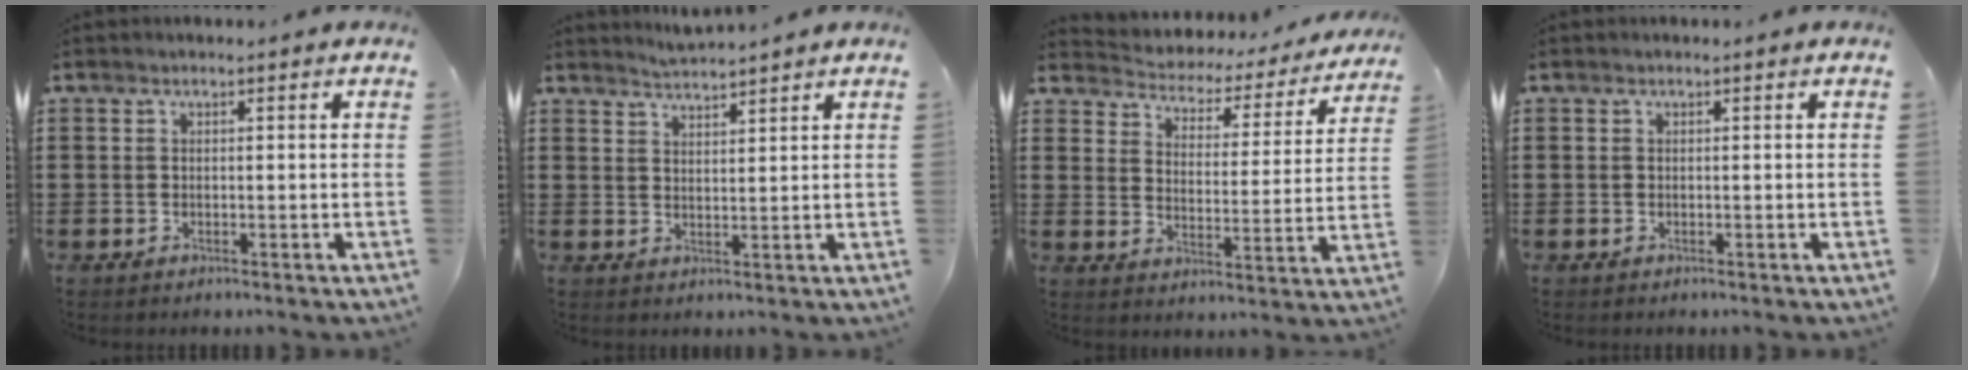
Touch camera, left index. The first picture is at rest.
{"total": 2.7, "force": [2.7, -0.5, -0.1], "torque": [-0.005, -0.008, 0.051]}
{"total": 3.3, "force": [3.2, 0.8, 0.0], "torque": [-0.025, -0.029, 0.046]}
{"total": 0.0}